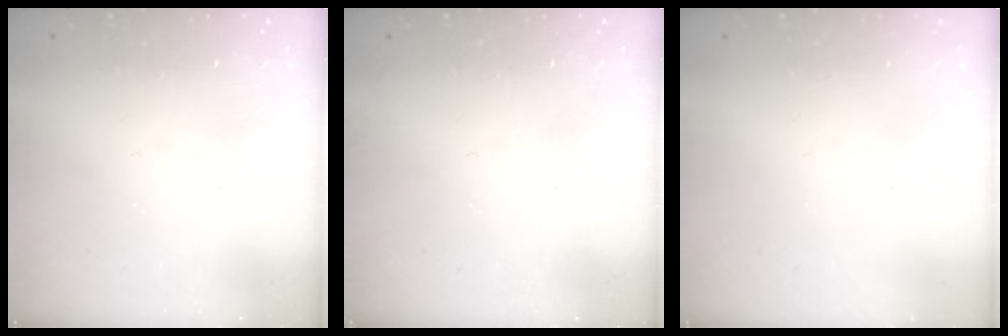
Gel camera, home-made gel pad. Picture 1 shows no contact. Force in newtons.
{"total": 0.0}
{"total": 0.0}